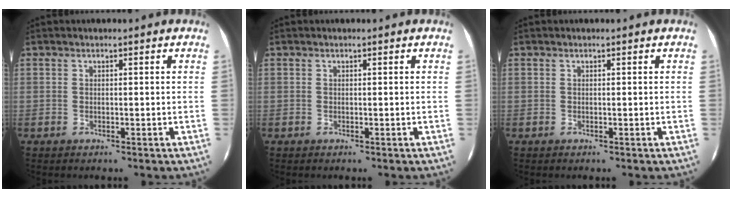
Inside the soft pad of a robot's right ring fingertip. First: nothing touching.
{"total": 0.0}
{"total": 0.0}